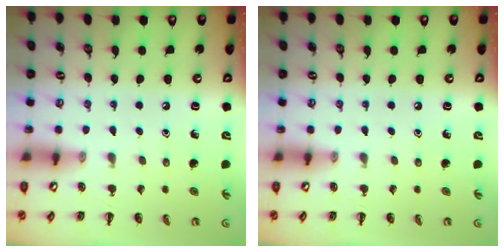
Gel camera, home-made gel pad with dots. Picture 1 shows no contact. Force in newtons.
{"total": 0.0}